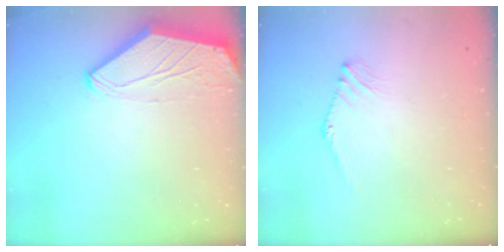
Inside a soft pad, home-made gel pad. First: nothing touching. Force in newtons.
{"total": 1.2, "press": 1.1, "slide": 0.4}